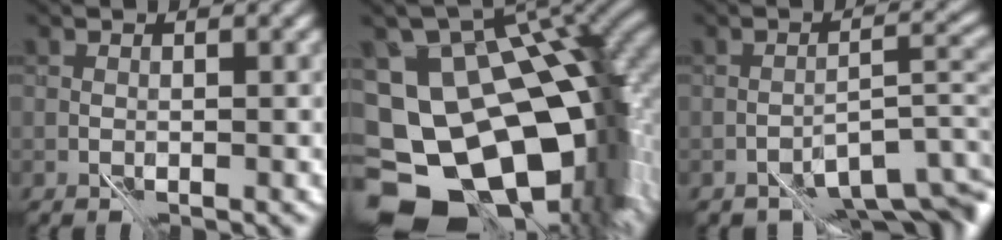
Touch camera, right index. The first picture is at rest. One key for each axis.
{"total": 18.7, "fx": -5.3, "fy": 12.7, "fz": 12.7, "tx": -0.205, "ty": -0.032, "tz": -0.045}
{"total": 6.4, "fx": -4.1, "fy": 2.5, "fz": 4.2, "tx": -0.044, "ty": -0.003, "tz": -0.064}